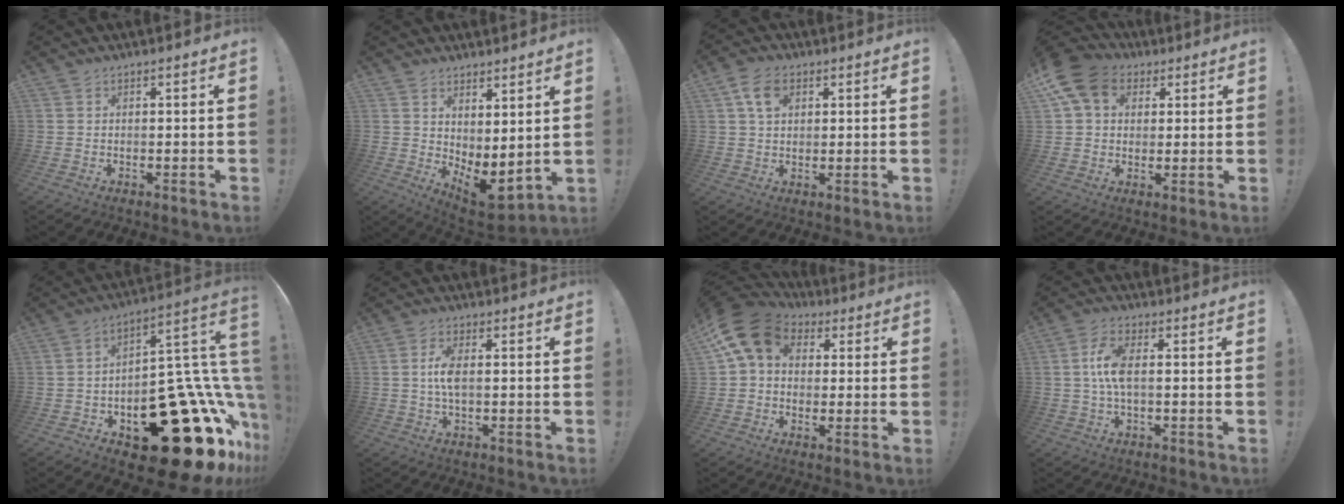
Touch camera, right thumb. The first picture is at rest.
{"total": 5.7, "force": [1.1, 2.5, 5.0], "torque": [-0.049, -0.037, 0.031]}
{"total": 7.6, "force": [3.2, 5.3, 4.4], "torque": [-0.061, -0.003, 0.060]}
{"total": 13.9, "force": [5.2, 10.5, 7.4], "torque": [-0.134, -0.015, 0.104]}
{"total": 33.2, "force": [-14.2, 16.6, 25.0], "torque": [-0.250, 0.051, -0.182]}
{"total": 5.2, "force": [-0.1, 1.9, 4.9], "torque": [-0.094, -0.002, -0.007]}
{"total": 14.7, "force": [5.4, 10.5, 8.8], "torque": [-0.152, -0.012, 0.103]}
{"total": 8.0, "force": [0.3, 3.1, 7.4], "torque": [-0.150, 0.000, 0.006]}